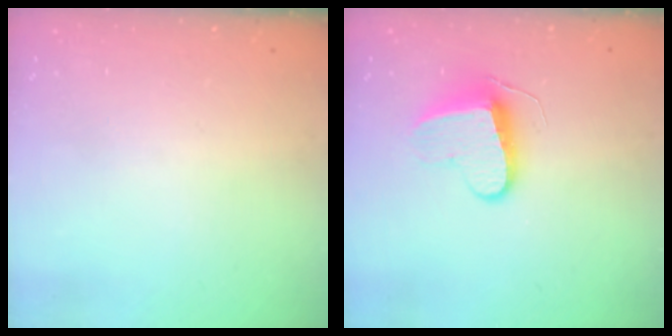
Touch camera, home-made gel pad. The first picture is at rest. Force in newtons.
{"total": 9.2, "press": 9.2, "slide": 0.4}